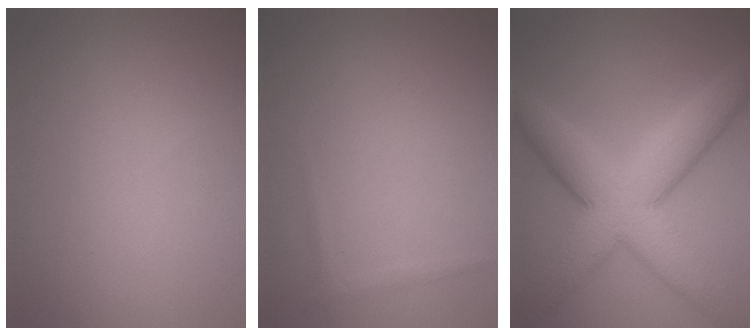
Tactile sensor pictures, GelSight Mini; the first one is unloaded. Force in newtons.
{"total": 0.7, "press": 0.7, "slide": 0.0}
{"total": 9.9, "press": 9.9, "slide": 0.1}